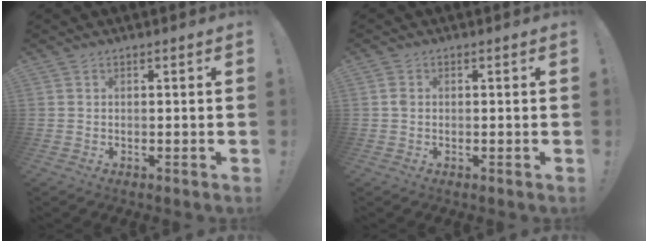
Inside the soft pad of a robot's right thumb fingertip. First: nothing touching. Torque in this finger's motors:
{"motor_torque": [0.45, 0.56, 0.48, -0.25, -0.03]}